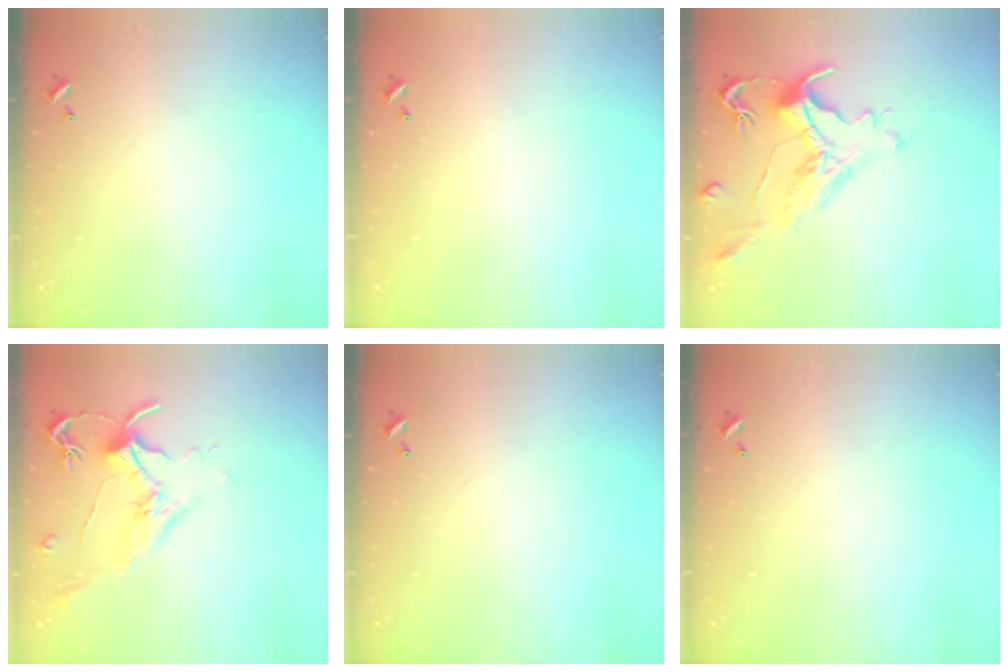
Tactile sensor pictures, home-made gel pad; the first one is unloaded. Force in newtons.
{"total": 0.0}
{"total": 1.4, "press": 0.2, "slide": 1.4}
{"total": 1.8, "press": 1.7, "slide": 0.6}
{"total": 0.0}
{"total": 0.0}